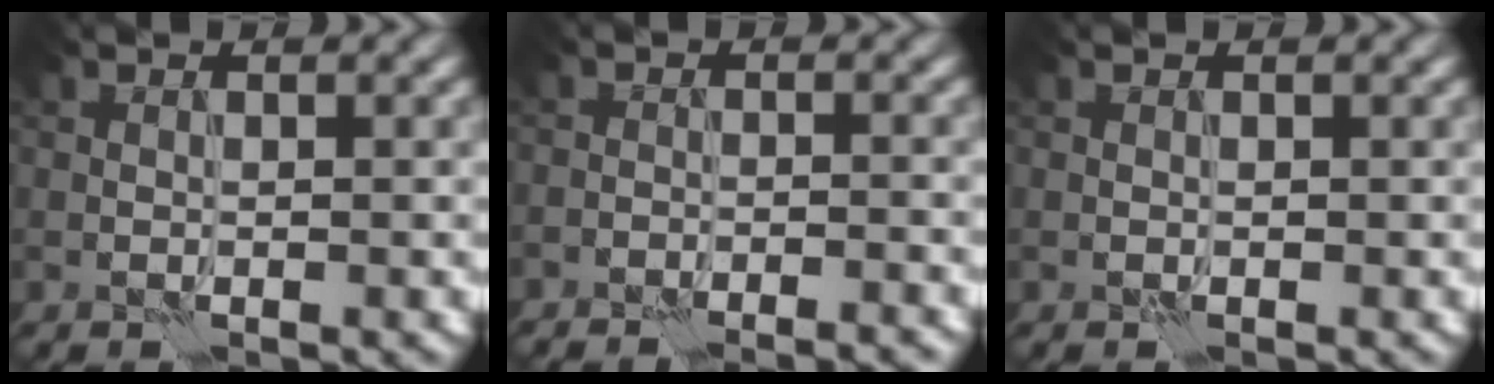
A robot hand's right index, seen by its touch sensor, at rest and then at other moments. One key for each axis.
{"total": 4.7, "fx": -4.5, "fy": 0.9, "fz": 0.9, "tx": 0.000, "ty": 0.011, "tz": -0.057}
{"total": 0.0}